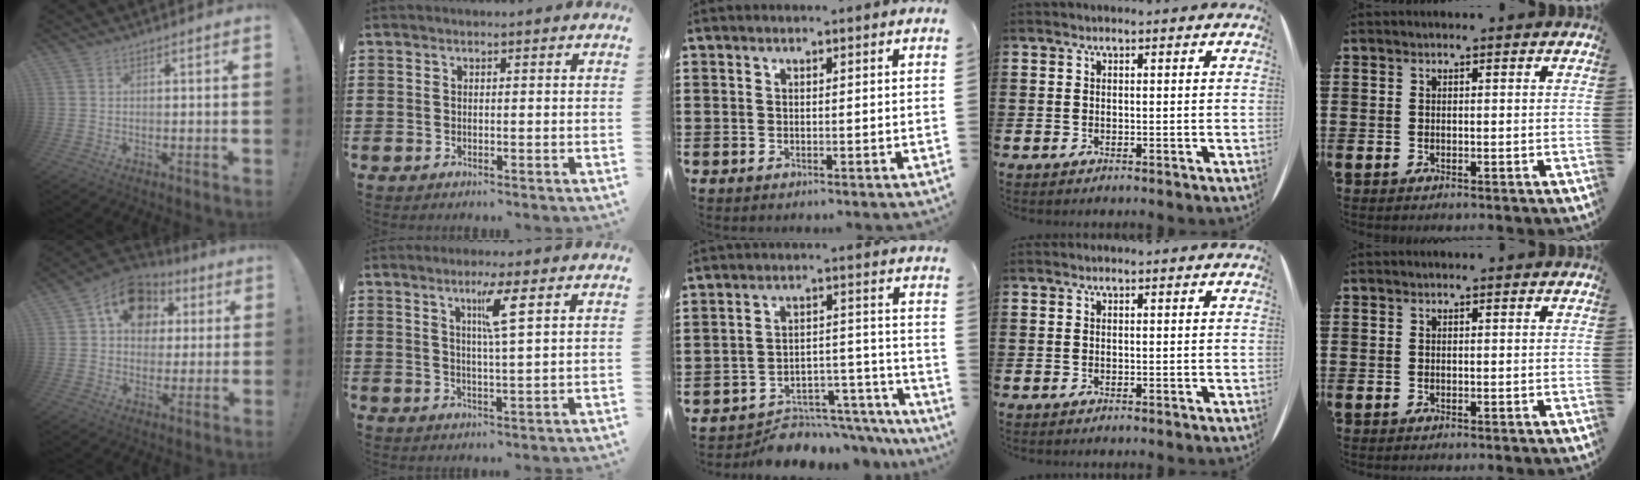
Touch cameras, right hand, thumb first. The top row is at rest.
{"thumb": {"total": 15.1, "force": [6.1, 11.7, 7.5], "torque": [-0.108, -0.019, 0.116]}, "index": {"total": 5.1, "force": [2.5, -0.2, 4.4], "torque": [-0.079, -0.008, 0.035]}, "middle": {"total": 6.7, "force": [-6.2, 1.7, 1.6], "torque": [-0.019, 0.025, -0.118]}}